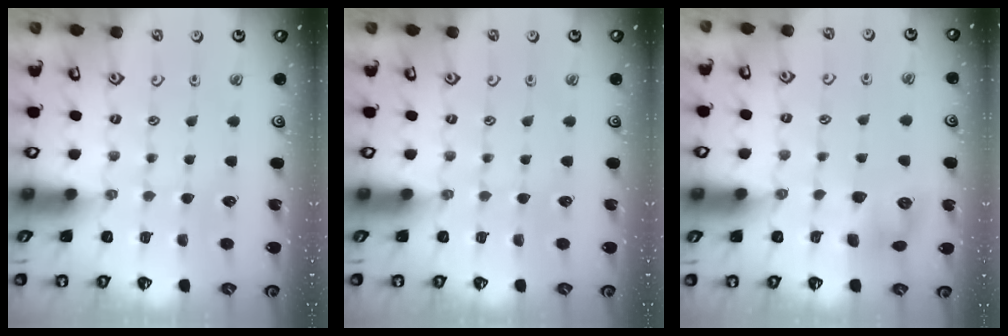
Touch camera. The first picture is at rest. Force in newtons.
{"total": 0.0}
{"total": 8.9, "press": 8.8, "slide": 0.7}